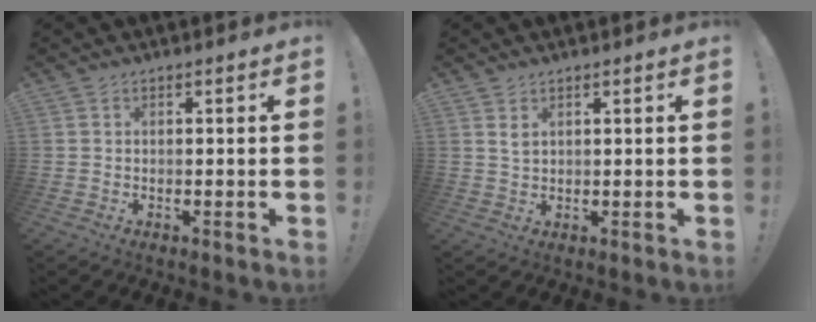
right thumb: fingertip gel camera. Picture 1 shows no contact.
{"total": 2.1, "force": [1.3, 1.0, 1.4], "torque": [-0.016, -0.006, 0.020]}